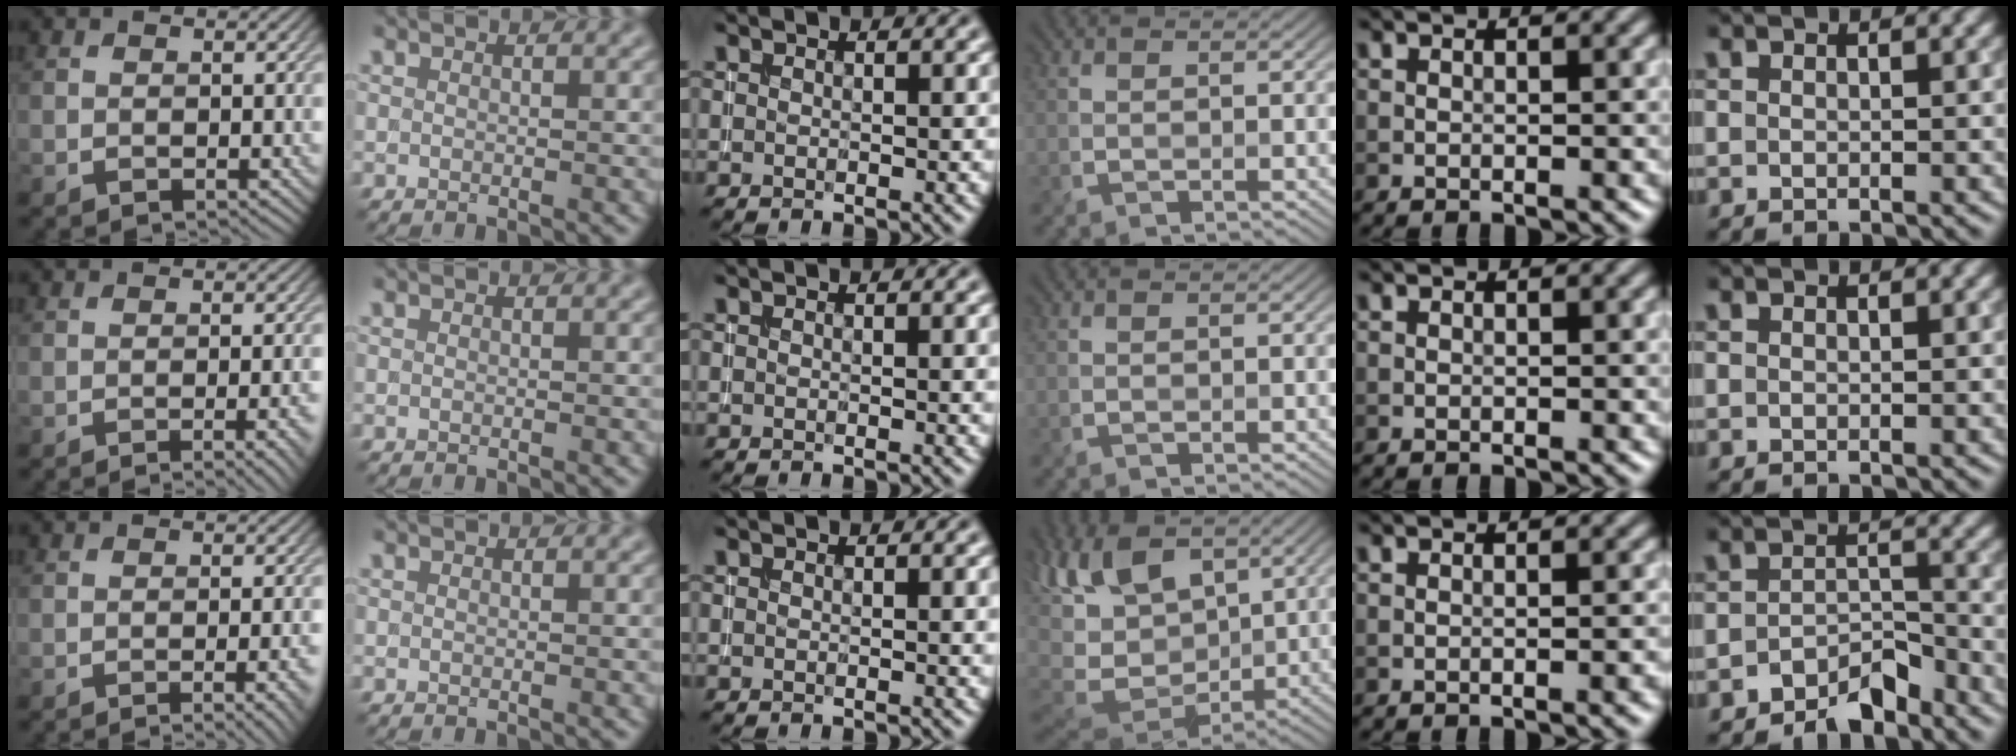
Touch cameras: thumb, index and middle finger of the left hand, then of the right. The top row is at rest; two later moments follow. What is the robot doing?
{"motion": "insert", "object": "backpack"}